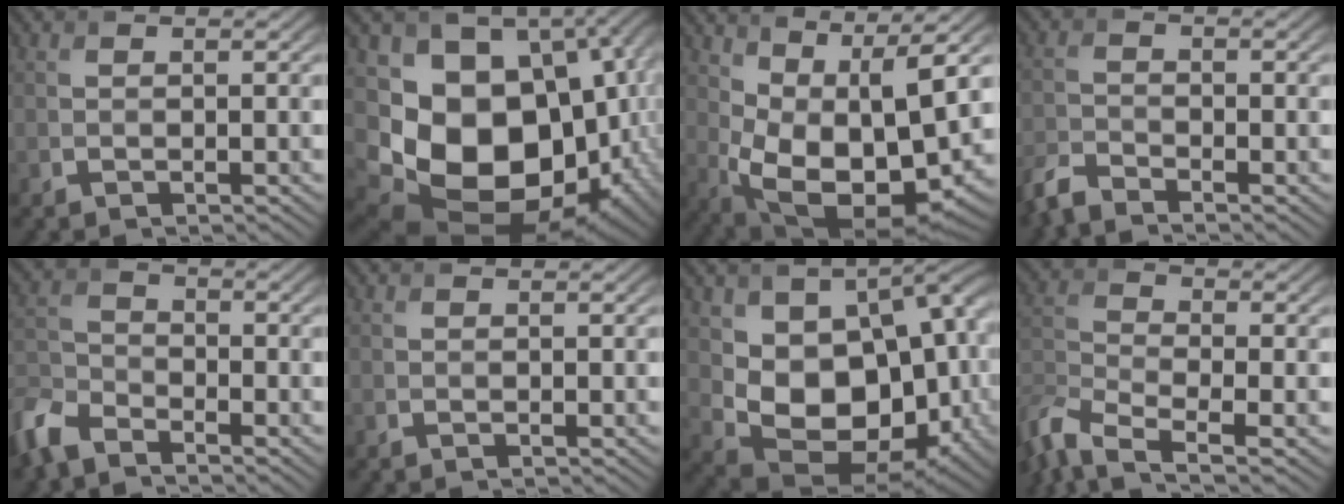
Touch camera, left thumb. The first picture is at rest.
{"total": 19.4, "force": [-3.1, 14.7, 12.3], "torque": [-0.226, -0.050, -0.018]}
{"total": 14.2, "force": [2.3, 6.3, 12.5], "torque": [-0.233, -0.011, 0.062]}
{"total": 3.9, "force": [-3.5, 0.7, 1.5], "torque": [-0.041, -0.009, -0.084]}
{"total": 6.7, "force": [-5.4, 2.7, 3.0], "torque": [-0.077, -0.009, -0.132]}
{"total": 0.0}
{"total": 15.5, "force": [0.0, 10.4, 11.5], "torque": [-0.175, -0.034, 0.014]}
{"total": 7.8, "force": [-5.3, 2.6, 5.1], "torque": [-0.126, -0.019, -0.117]}